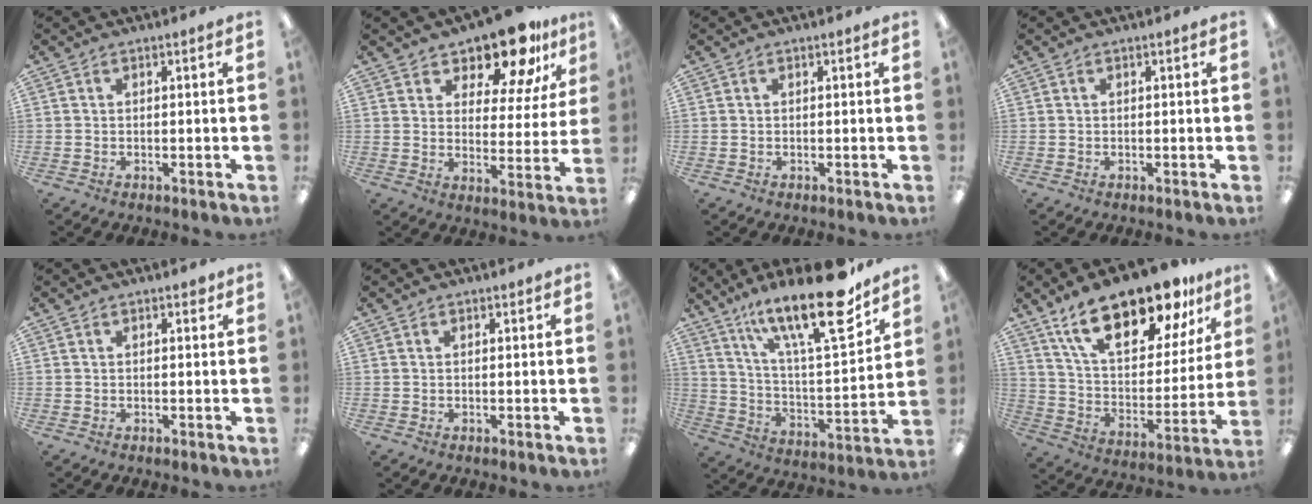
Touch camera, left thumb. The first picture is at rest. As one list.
[{"total": 14.1, "force": [11.7, 5.4, 5.8], "torque": [-0.097, -0.082, 0.208]}, {"total": 0.0}, {"total": 0.0}, {"total": 1.2, "force": [0.8, 0.7, 0.7], "torque": [0.002, -0.004, 0.010]}, {"total": 0.5, "force": [0.4, 0.2, 0.2], "torque": [0.004, -0.001, 0.006]}, {"total": 24.0, "force": [16.8, 6.0, 16.1], "torque": [-0.253, -0.106, 0.270]}, {"total": 24.1, "force": [17.2, 9.1, 14.1], "torque": [-0.241, -0.100, 0.295]}]